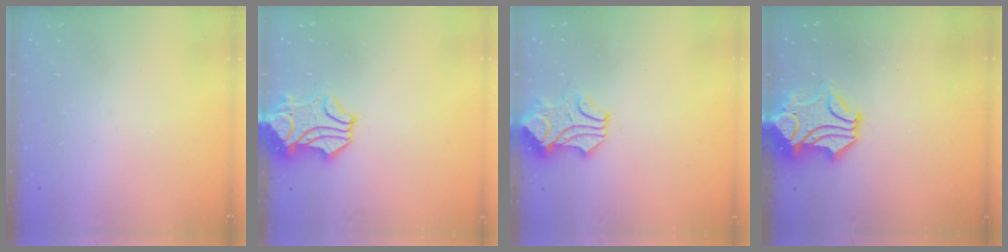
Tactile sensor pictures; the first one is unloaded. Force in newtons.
{"total": 1.9, "press": 1.4, "slide": 1.3}
{"total": 1.4, "press": 1.4, "slide": 0.0}
{"total": 2.3, "press": 1.9, "slide": 1.3}